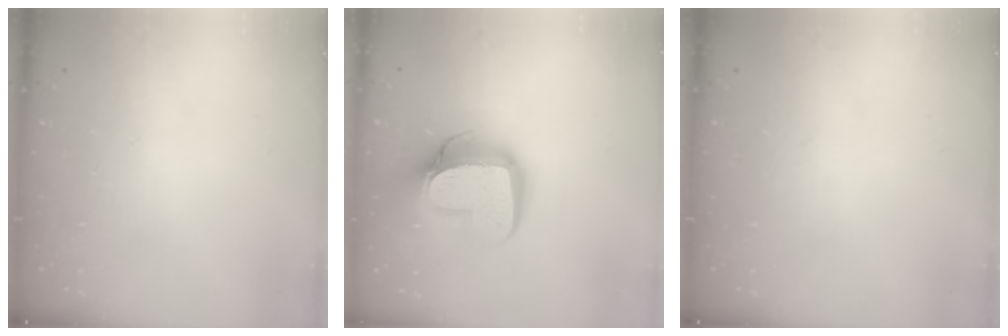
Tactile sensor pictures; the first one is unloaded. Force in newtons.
{"total": 15.3, "press": 15.3, "slide": 1.4}
{"total": 0.0}